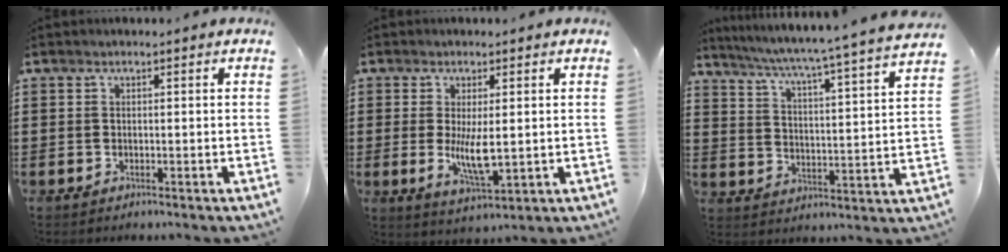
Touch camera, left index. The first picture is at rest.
{"total": 6.3, "force": [0.0, 2.0, 5.9], "torque": [-0.098, -0.008, -0.003]}
{"total": 4.7, "force": [3.9, -1.2, 2.4], "torque": [-0.066, -0.047, 0.053]}